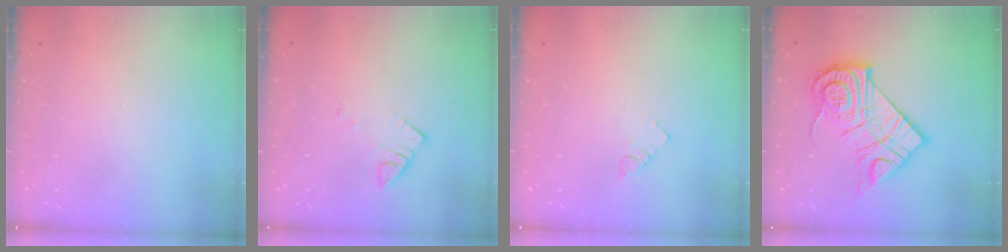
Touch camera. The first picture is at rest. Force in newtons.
{"total": 2.8, "press": 2.7, "slide": 0.3}
{"total": 2.3, "press": 2.3, "slide": 0.4}
{"total": 18.2, "press": 18.1, "slide": 1.2}